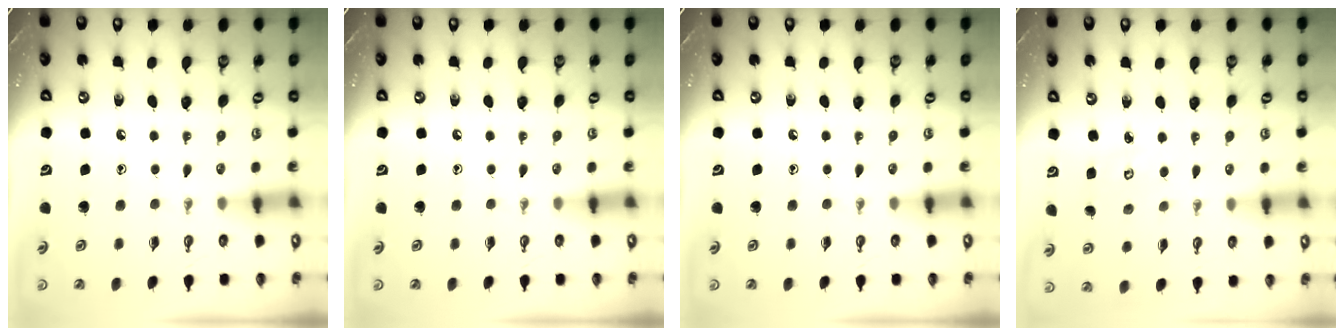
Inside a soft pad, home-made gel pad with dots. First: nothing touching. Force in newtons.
{"total": 0.0}
{"total": 0.0}
{"total": 3.1, "press": 3.0, "slide": 0.3}